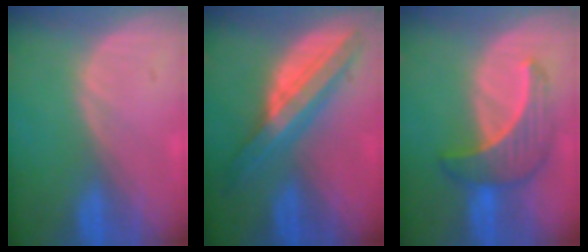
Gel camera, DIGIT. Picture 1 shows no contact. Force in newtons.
{"total": 8.2, "press": 8.2, "slide": 0.6}
{"total": 6.6, "press": 6.5, "slide": 1.0}